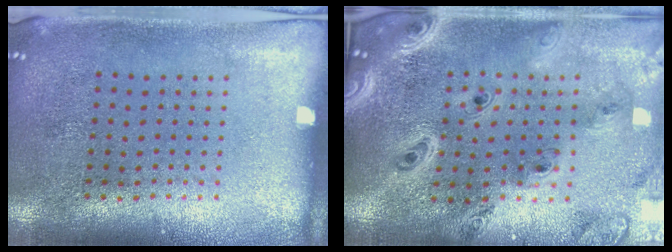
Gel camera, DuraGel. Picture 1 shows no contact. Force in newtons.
{"total": 2.7, "press": 2.4, "slide": 1.3}